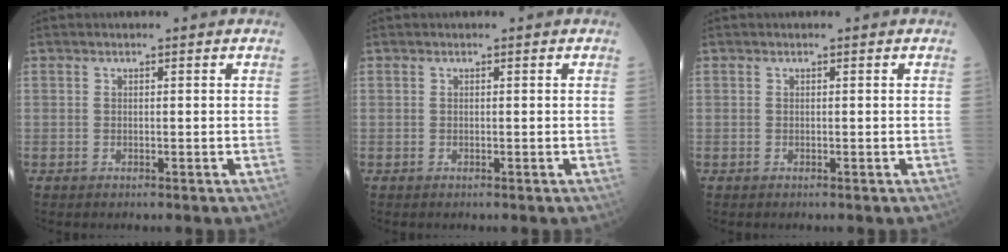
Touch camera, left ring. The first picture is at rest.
{"total": 0.0}
{"total": 0.0}